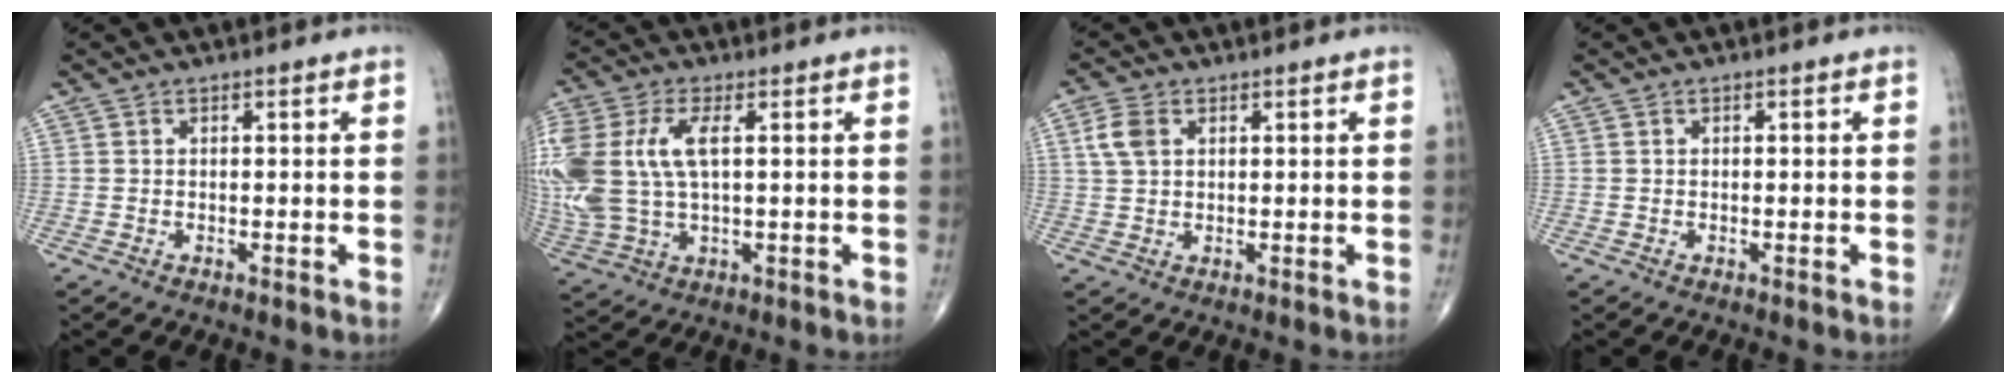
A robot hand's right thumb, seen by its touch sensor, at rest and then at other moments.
{"total": 17.5, "force": [2.6, 9.2, 14.7], "torque": [-0.367, 0.005, 0.055]}
{"total": 4.4, "force": [1.5, 2.8, 3.0], "torque": [-0.064, 0.005, 0.030]}
{"total": 0.0}